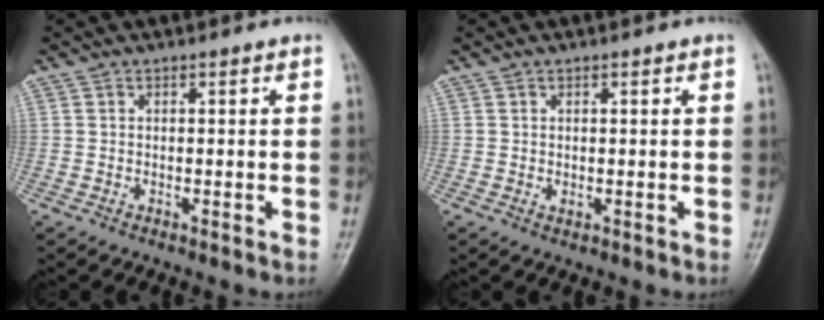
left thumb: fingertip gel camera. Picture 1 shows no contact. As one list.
[{"total": 1.0, "force": [0.1, 0.7, 0.8], "torque": [-0.008, -0.002, 0.003]}]